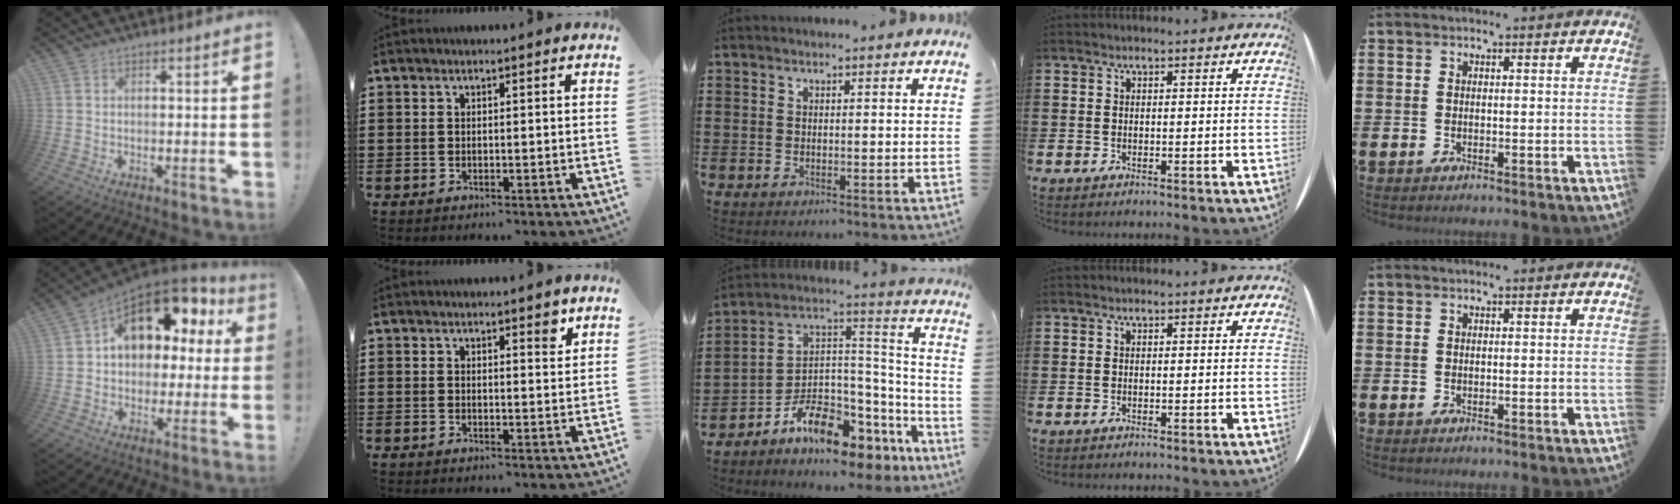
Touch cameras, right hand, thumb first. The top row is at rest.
{"thumb": {"total": 14.9, "force": [6.7, 9.7, 9.1], "torque": [-0.124, -0.041, 0.115]}, "index": {"total": 2.5, "force": [2.0, 0.8, 1.3], "torque": [-0.012, -0.001, 0.032]}, "middle": {"total": 8.7, "force": [-7.0, 3.1, 4.2], "torque": [-0.096, 0.002, -0.139]}}